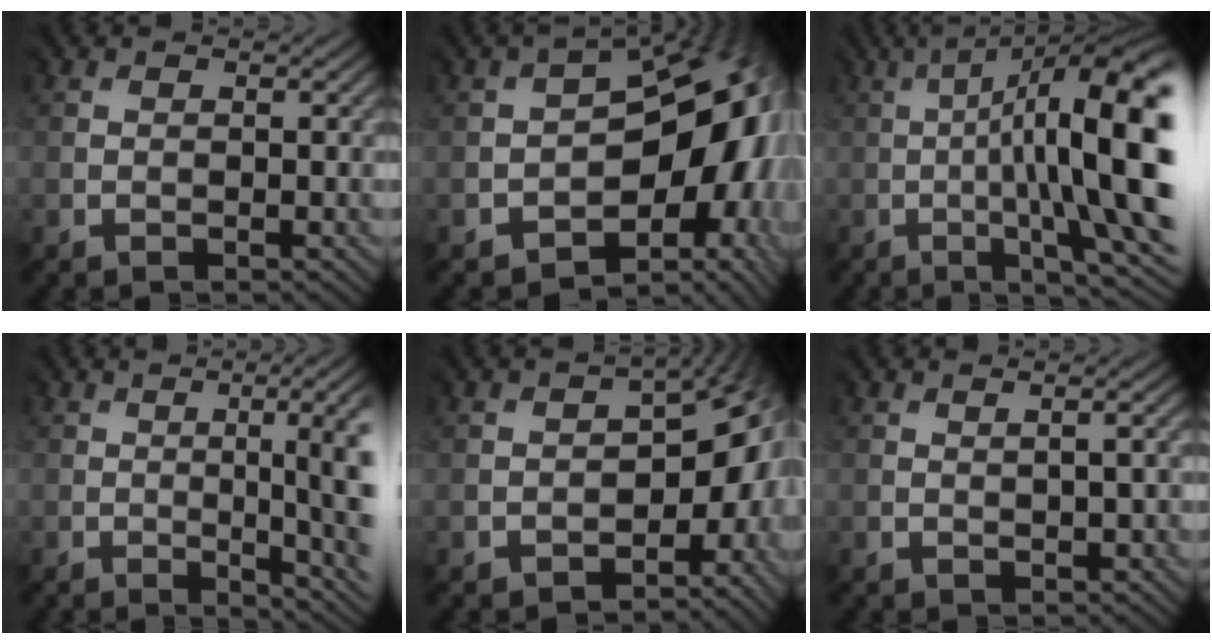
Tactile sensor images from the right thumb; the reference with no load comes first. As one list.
[{"total": 14.2, "force": [-3.2, 8.9, 10.6], "torque": [-0.122, -0.022, -0.030]}, {"total": 16.8, "force": [-0.8, 4.4, 16.2], "torque": [-0.224, 0.015, 0.006]}, {"total": 8.9, "force": [-0.9, 2.1, 8.6], "torque": [-0.094, 0.012, -0.010]}, {"total": 9.8, "force": [-4.5, 5.5, 6.6], "torque": [-0.069, -0.027, -0.058]}, {"total": 1.2, "force": [0.5, 0.3, 1.0], "torque": [-0.003, 0.012, 0.003]}]